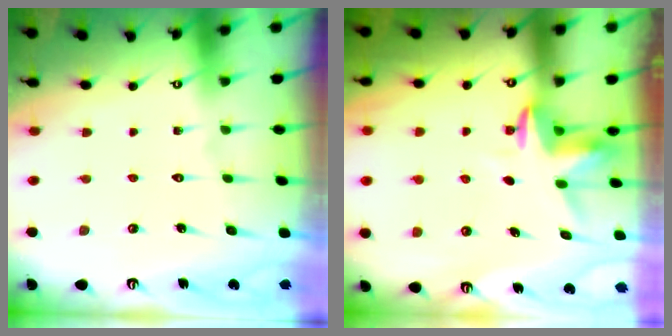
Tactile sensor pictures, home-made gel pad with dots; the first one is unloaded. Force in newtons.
{"total": 3.5, "press": 3.5, "slide": 0.2}